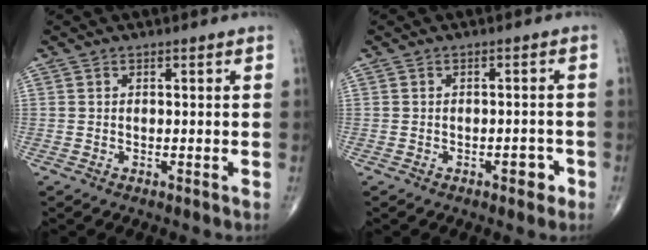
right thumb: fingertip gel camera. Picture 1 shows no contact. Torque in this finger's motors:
{"motor_torque": [0.78, 0.55, 0.15, -0.42, 0.14]}